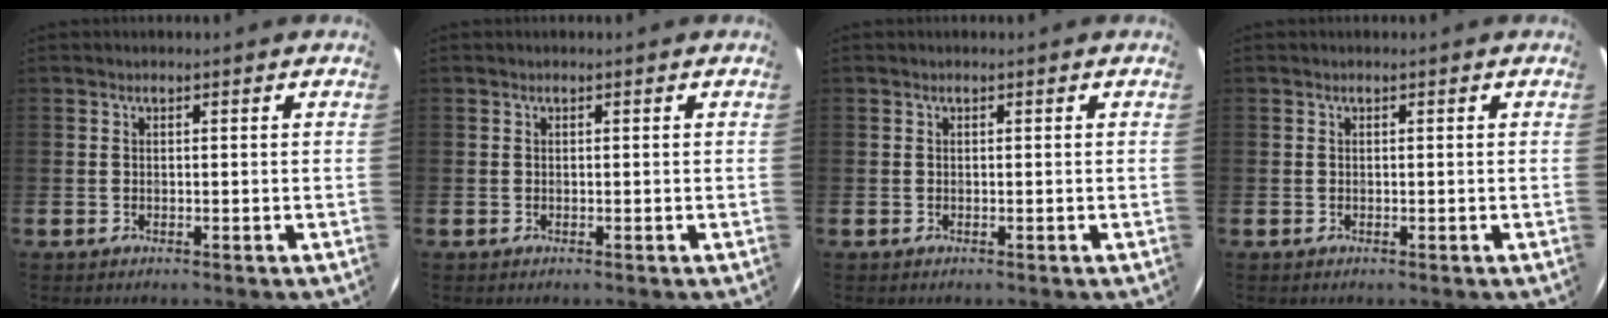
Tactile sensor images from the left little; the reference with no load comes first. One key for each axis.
{"total": 0.0}
{"total": 0.0}
{"total": 0.0}